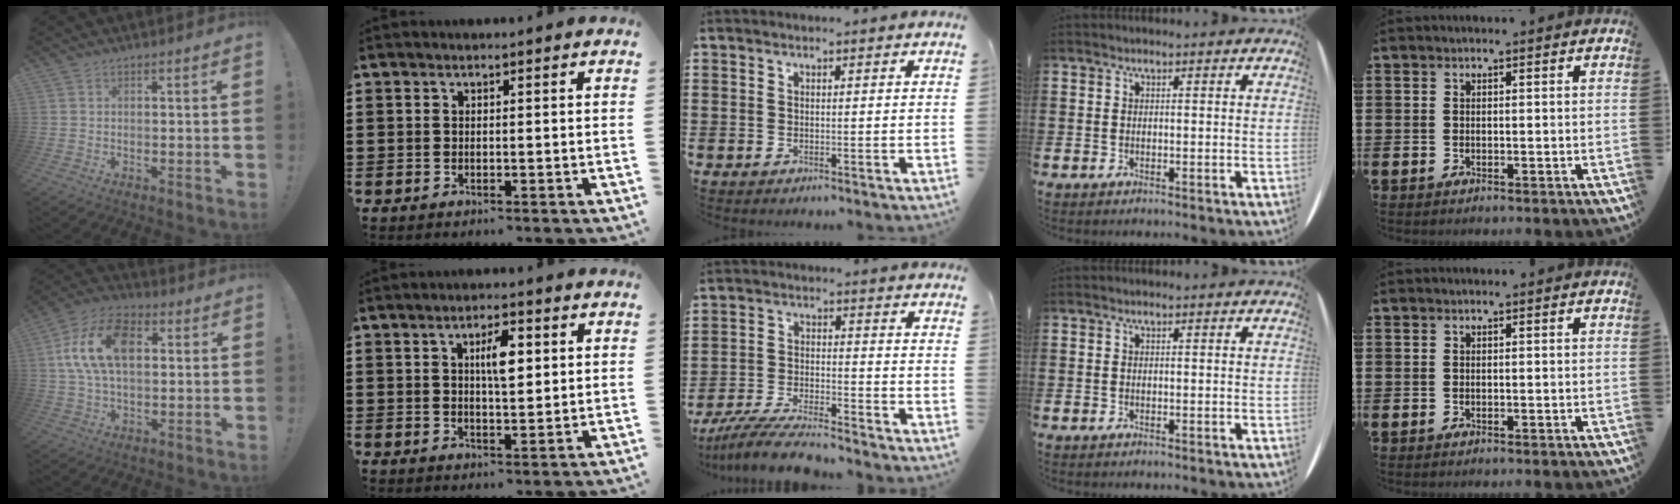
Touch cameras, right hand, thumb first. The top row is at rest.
{"thumb": {"total": 16.3, "force": [3.3, 10.0, 12.5], "torque": [-0.229, 0.007, 0.057]}, "index": {"total": 5.1, "force": [1.3, 1.8, 4.6], "torque": [-0.078, 0.004, 0.015]}, "middle": {"total": 7.0, "force": [-6.5, 0.5, 2.6], "torque": [-0.056, -0.005, -0.126]}}